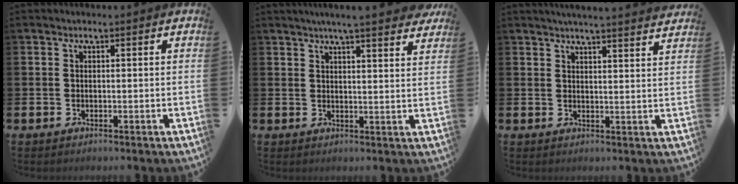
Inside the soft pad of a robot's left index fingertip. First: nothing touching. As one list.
[{"total": 5.1, "force": [4.8, -0.3, 1.9], "torque": [-0.036, -0.022, 0.082]}, {"total": 4.2, "force": [4.1, -0.7, 0.6], "torque": [-0.016, -0.023, 0.072]}]